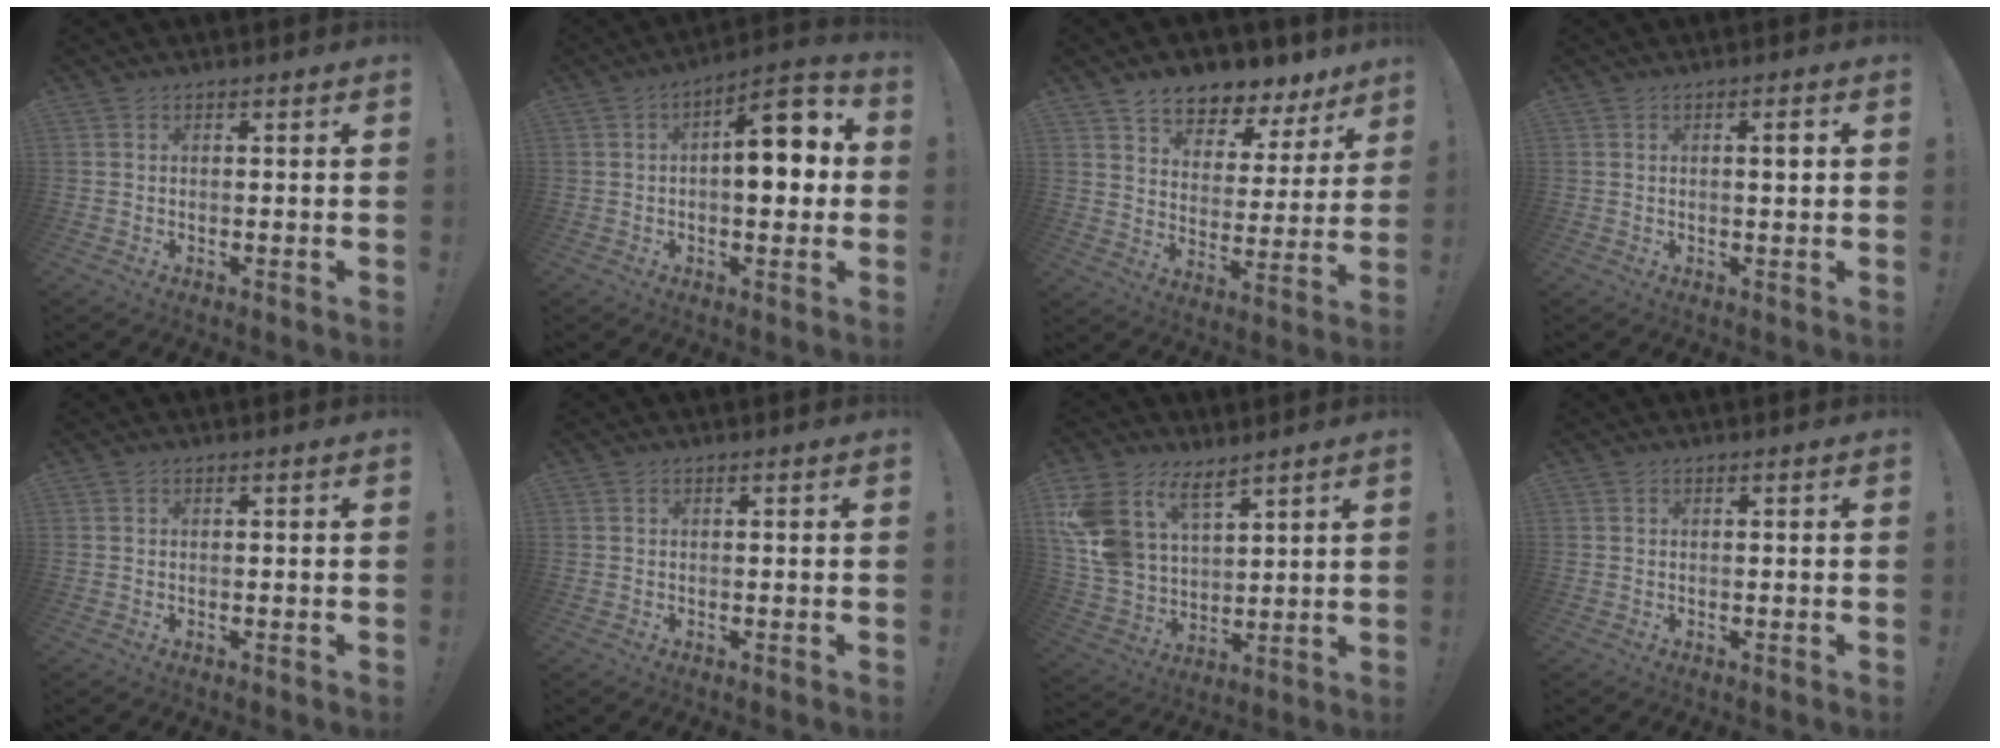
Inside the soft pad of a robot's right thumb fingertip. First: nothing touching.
{"total": 12.7, "force": [1.0, 5.9, 11.2], "torque": [-0.140, 0.003, 0.011]}
{"total": 7.8, "force": [6.5, 3.7, 2.1], "torque": [-0.031, -0.064, 0.119]}
{"total": 2.4, "force": [0.4, 0.2, 2.4], "torque": [-0.023, -0.005, -0.002]}
{"total": 0.0}
{"total": 0.0}
{"total": 13.9, "force": [8.7, 8.9, 6.4], "torque": [-0.150, -0.051, 0.171]}
{"total": 0.0}